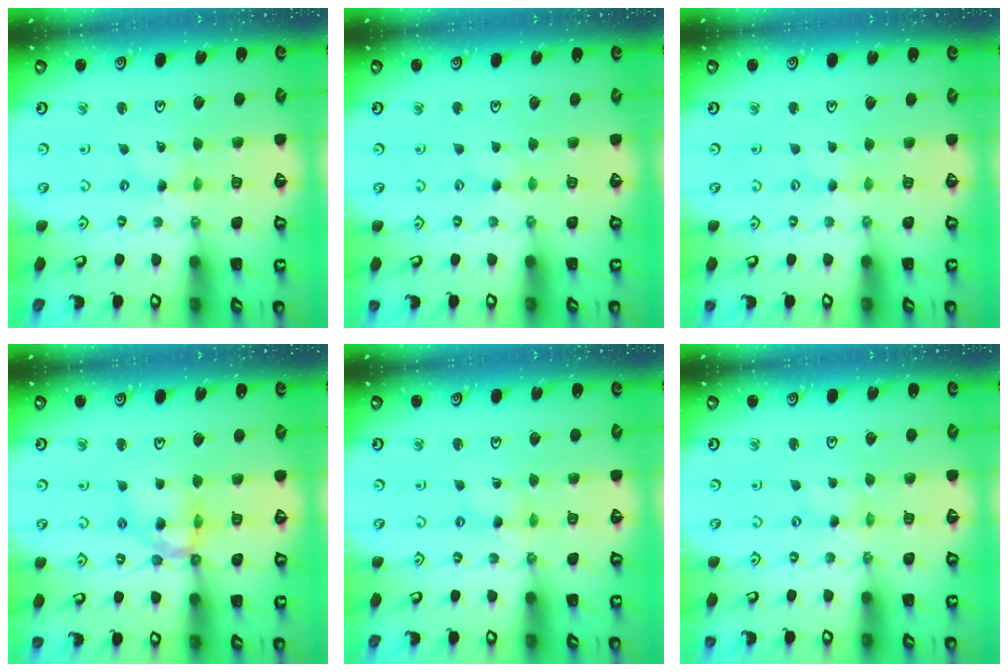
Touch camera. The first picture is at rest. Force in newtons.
{"total": 2.1, "press": 2.1, "slide": 0.2}
{"total": 1.5, "press": 1.4, "slide": 0.3}
{"total": 11.7, "press": 11.6, "slide": 1.3}
{"total": 1.6, "press": 1.6, "slide": 0.3}
{"total": 1.1, "press": 1.0, "slide": 0.1}